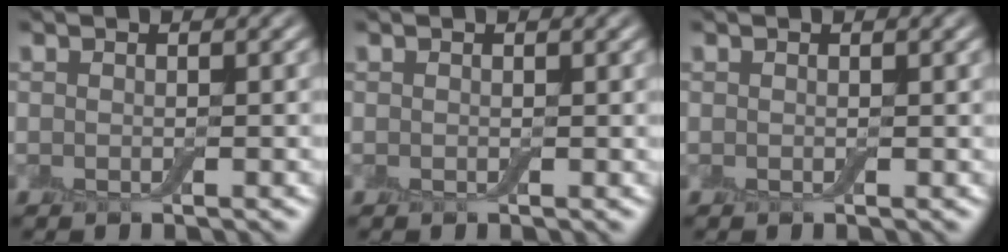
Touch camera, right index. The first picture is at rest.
{"total": 0.0}
{"total": 0.0}